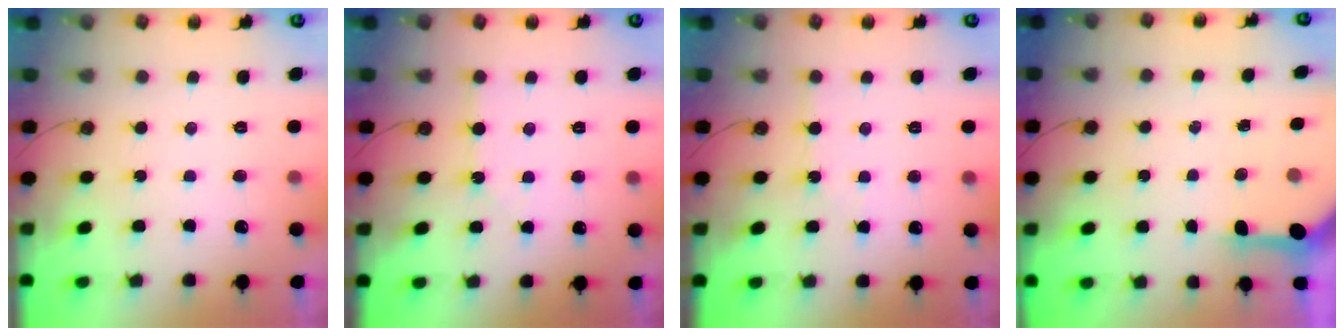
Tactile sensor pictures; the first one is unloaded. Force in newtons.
{"total": 1.8, "press": 1.8, "slide": 0.4}
{"total": 3.3, "press": 3.3, "slide": 0.5}
{"total": 3.4, "press": 3.4, "slide": 0.4}